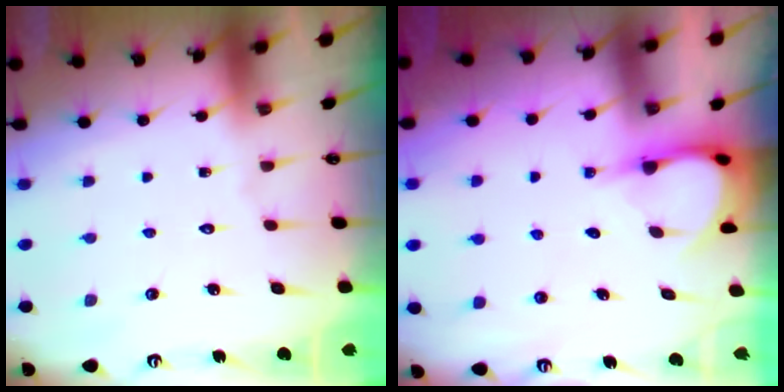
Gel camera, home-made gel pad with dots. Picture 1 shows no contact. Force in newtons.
{"total": 3.9, "press": 3.9, "slide": 0.2}